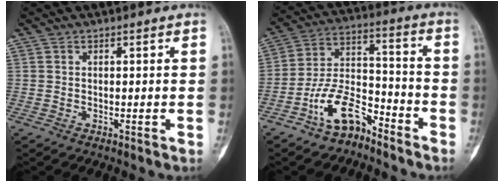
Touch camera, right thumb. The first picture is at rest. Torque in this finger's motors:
{"motor_torque": [1.55, 0.39, 0.93, -0.99, 0.34]}